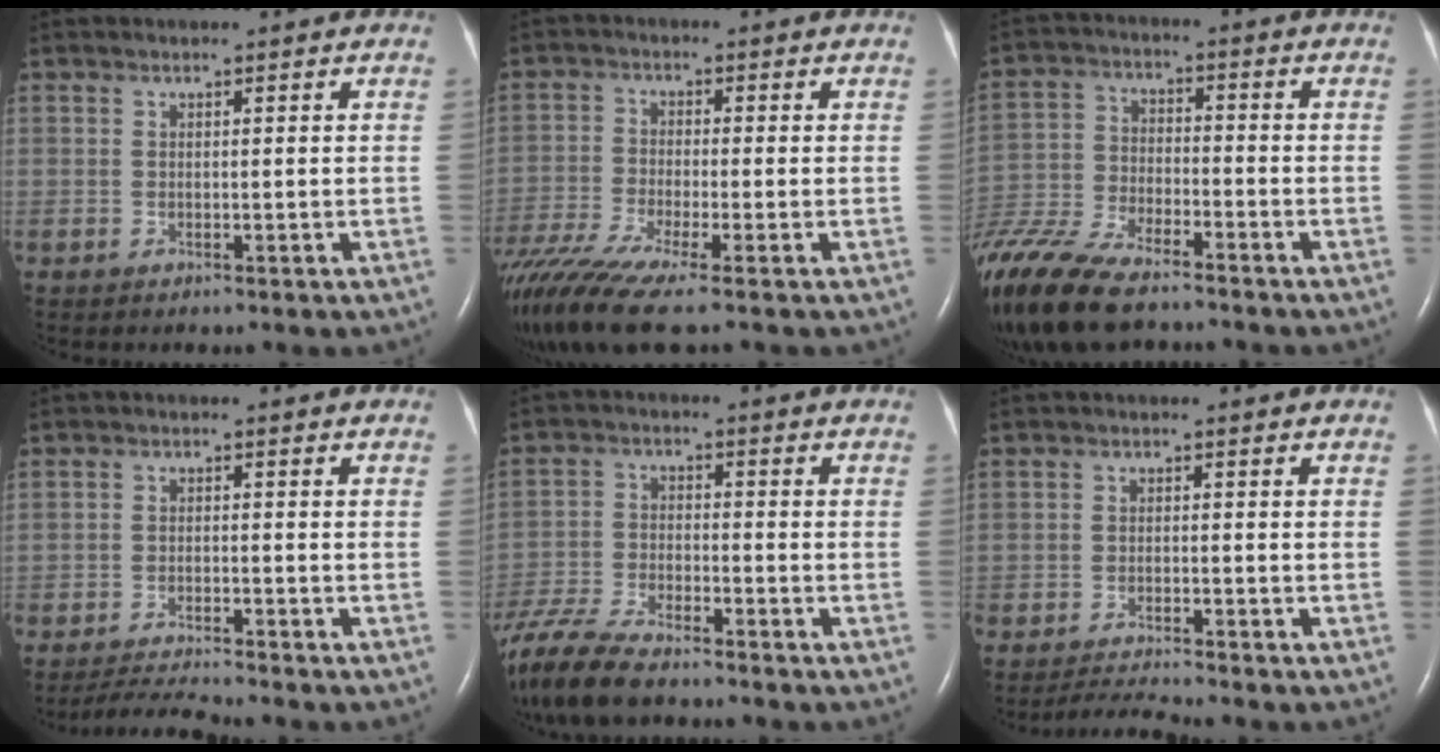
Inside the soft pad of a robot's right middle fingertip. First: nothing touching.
{"total": 11.0, "force": [-8.2, 0.3, 7.3], "torque": [-0.144, -0.026, -0.147]}
{"total": 16.7, "force": [-13.4, 4.1, 9.2], "torque": [-0.218, -0.037, -0.246]}
{"total": 4.9, "force": [-4.7, -0.9, 0.9], "torque": [-0.019, -0.021, -0.083]}
{"total": 13.1, "force": [-11.0, 2.5, 6.6], "torque": [-0.137, -0.027, -0.197]}
{"total": 3.9, "force": [-3.7, -1.1, 0.6], "torque": [-0.017, -0.022, -0.065]}